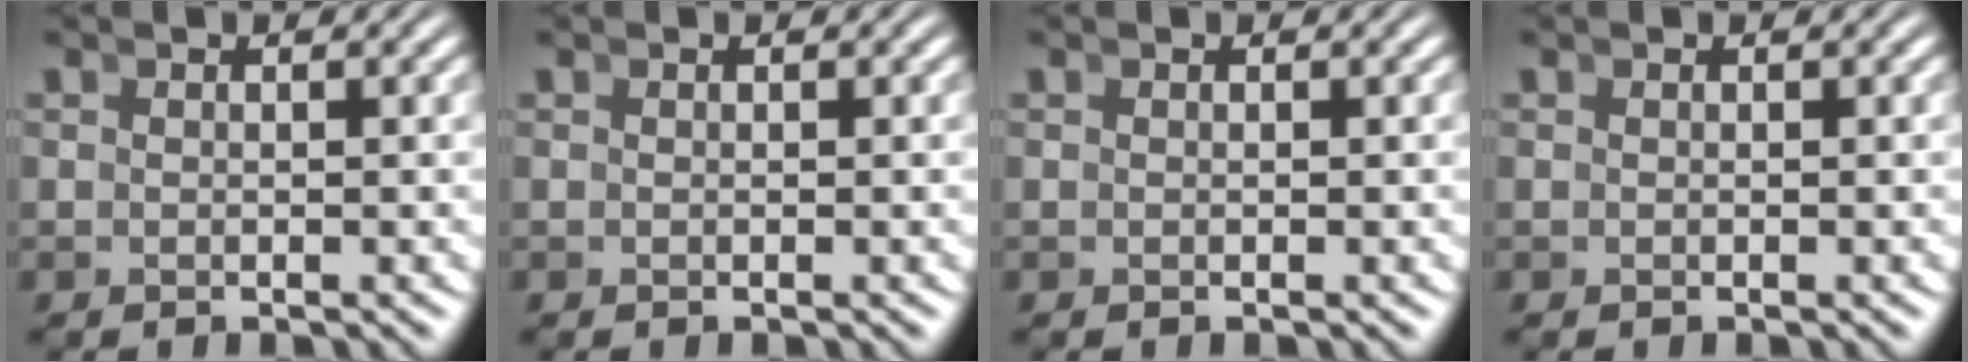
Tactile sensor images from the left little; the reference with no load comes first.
{"total": 0.0}
{"total": 0.0}
{"total": 0.0}